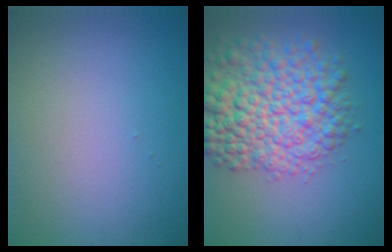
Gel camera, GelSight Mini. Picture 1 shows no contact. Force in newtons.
{"total": 9.0, "press": 9.0, "slide": 0.3}